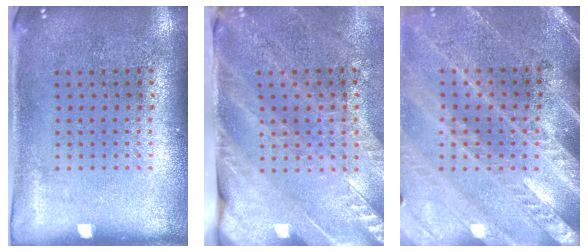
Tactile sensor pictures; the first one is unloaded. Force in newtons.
{"total": 3.5, "press": 2.9, "slide": 1.9}
{"total": 2.9, "press": 2.6, "slide": 1.1}